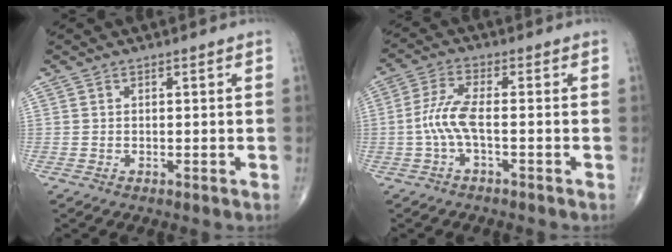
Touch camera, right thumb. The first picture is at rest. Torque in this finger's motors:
{"motor_torque": [0.22, 0.06, 0.77, 0.00, 0.08]}